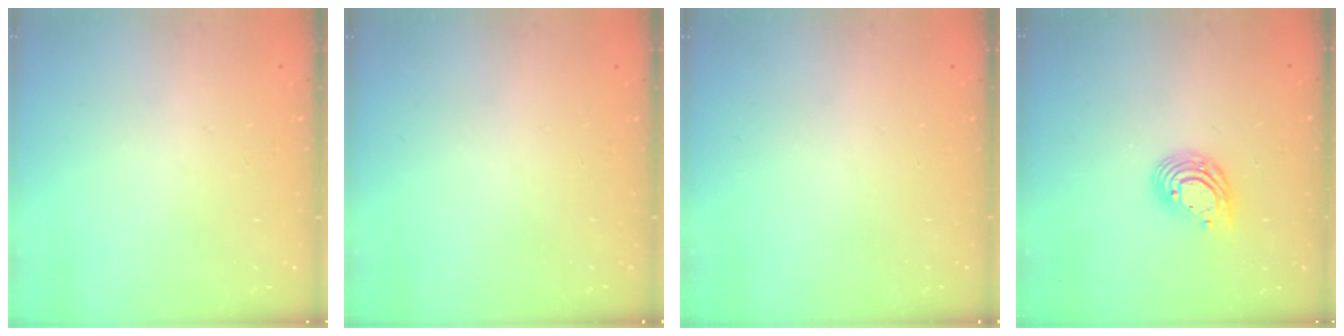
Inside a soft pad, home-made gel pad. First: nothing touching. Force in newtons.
{"total": 0.0}
{"total": 0.0}
{"total": 10.5, "press": 10.4, "slide": 1.9}